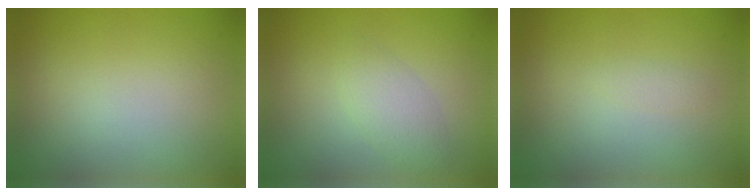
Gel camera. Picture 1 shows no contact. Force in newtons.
{"total": 2.1, "press": 2.1, "slide": 0.1}
{"total": 0.6, "press": 0.6, "slide": 0.1}